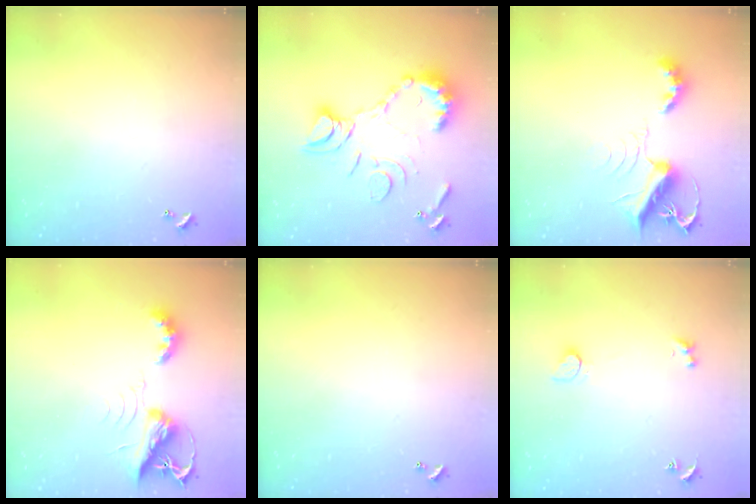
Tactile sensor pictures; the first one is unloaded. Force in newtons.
{"total": 15.3, "press": 15.2, "slide": 1.6}
{"total": 10.3, "press": 10.2, "slide": 1.0}
{"total": 7.2, "press": 7.2, "slide": 0.0}
{"total": 0.0}
{"total": 1.8, "press": 1.7, "slide": 0.5}